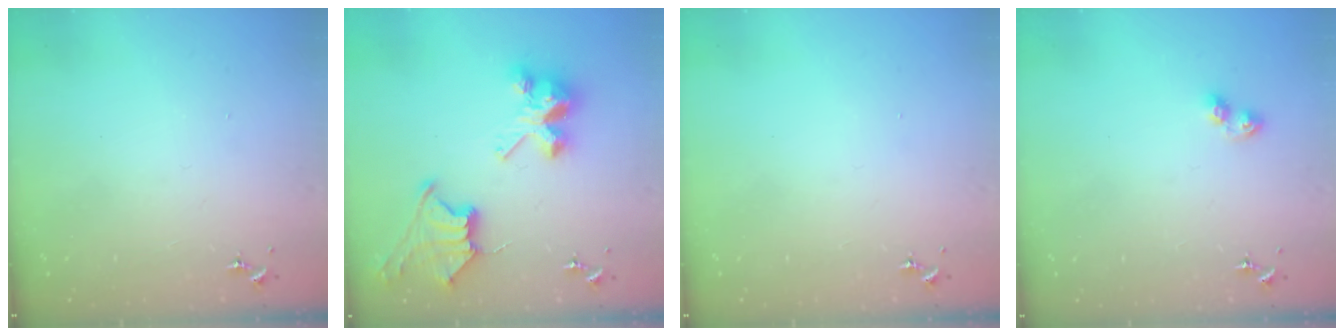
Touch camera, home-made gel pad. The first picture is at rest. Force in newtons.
{"total": 12.2, "press": 12.1, "slide": 1.0}
{"total": 0.0}
{"total": 4.8, "press": 4.7, "slide": 0.5}